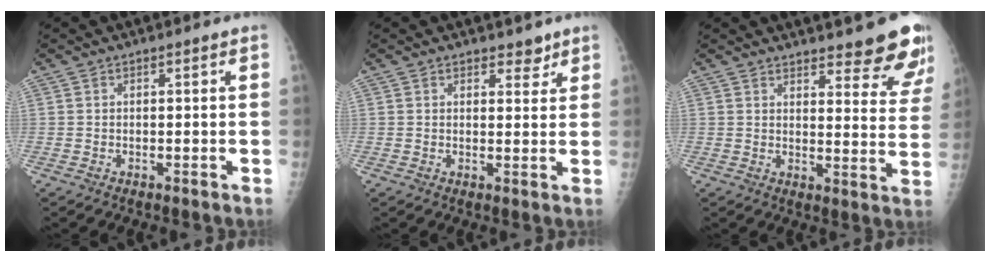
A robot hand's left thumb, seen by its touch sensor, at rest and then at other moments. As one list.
[{"total": 2.8, "force": [2.2, 1.5, 0.9], "torque": [0.009, -0.013, 0.029]}, {"total": 13.6, "force": [11.4, 3.2, 6.8], "torque": [-0.045, -0.077, 0.126]}]